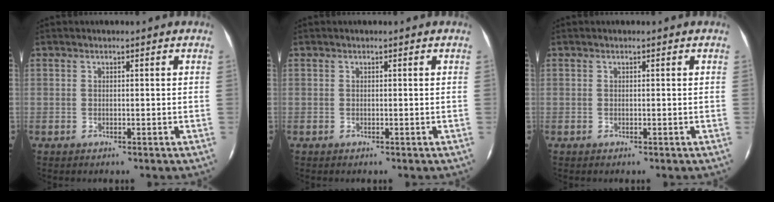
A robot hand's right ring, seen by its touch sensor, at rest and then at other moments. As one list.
[{"total": 0.0}, {"total": 0.0}]